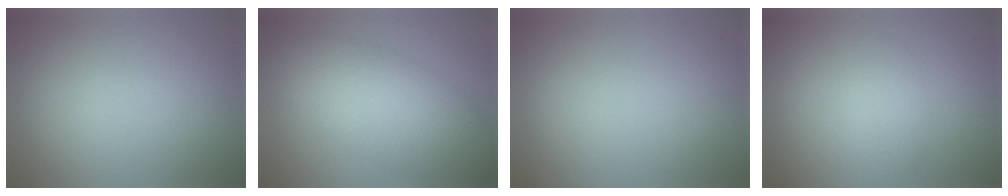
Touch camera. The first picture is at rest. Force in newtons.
{"total": 8.3, "press": 8.2, "slide": 0.3}
{"total": 0.0}
{"total": 1.8, "press": 1.8, "slide": 0.1}